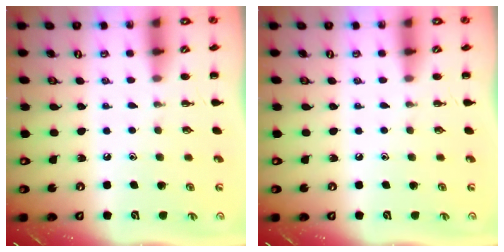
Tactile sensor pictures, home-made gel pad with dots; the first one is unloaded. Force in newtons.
{"total": 0.0}